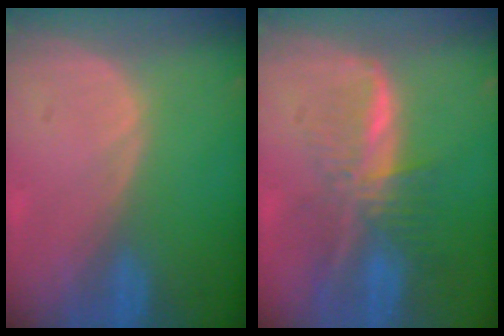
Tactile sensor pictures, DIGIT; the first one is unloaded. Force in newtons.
{"total": 8.1, "press": 6.8, "slide": 4.3}